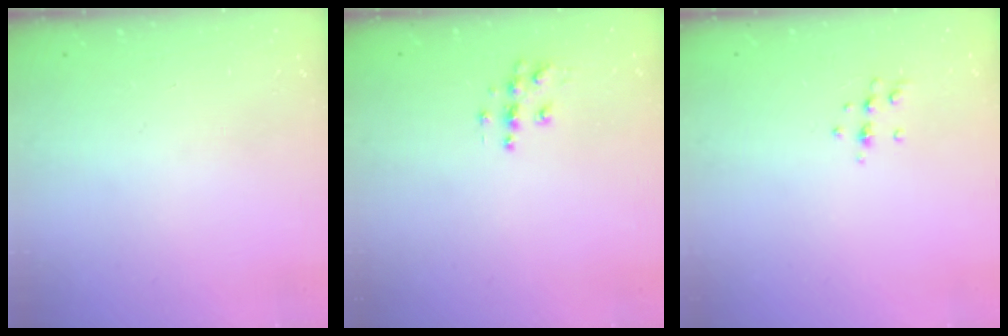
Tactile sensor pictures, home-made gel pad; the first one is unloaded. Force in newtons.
{"total": 6.1, "press": 6.1, "slide": 0.3}
{"total": 5.1, "press": 4.9, "slide": 1.1}